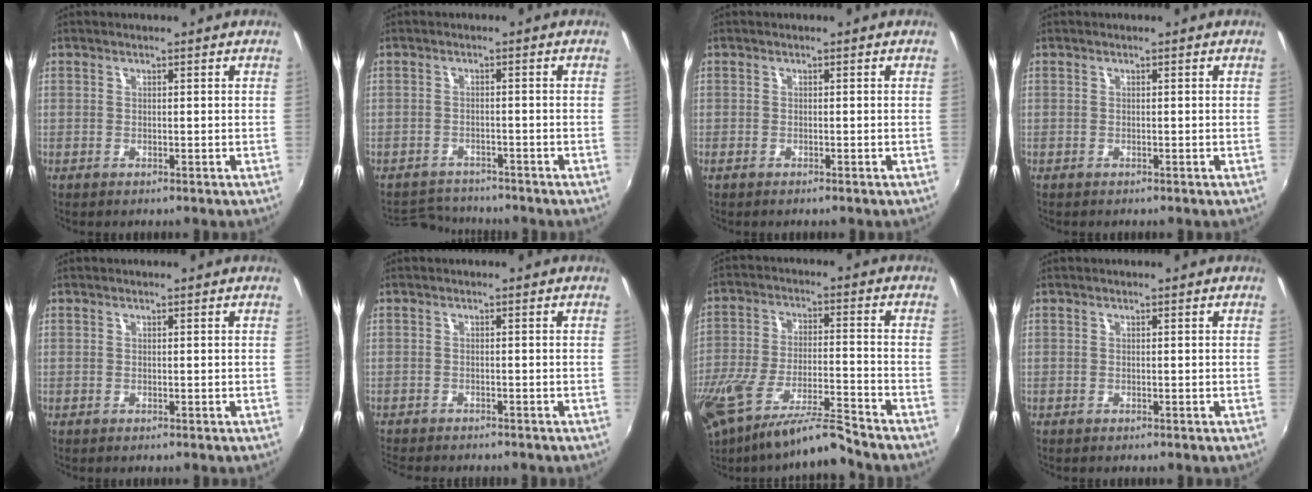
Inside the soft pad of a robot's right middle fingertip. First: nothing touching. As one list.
[{"total": 5.6, "force": [-5.4, 1.5, 0.4], "torque": [-0.025, 0.004, -0.089]}, {"total": 0.6, "force": [-0.5, 0.1, 0.3], "torque": [-0.008, -0.002, -0.011]}, {"total": 0.0}, {"total": 0.0}, {"total": 5.3, "force": [-4.9, 1.0, 1.7], "torque": [-0.048, -0.018, -0.080]}, {"total": 14.9, "force": [-12.3, 0.7, 8.4], "torque": [-0.175, -0.031, -0.219]}, {"total": 0.0}]